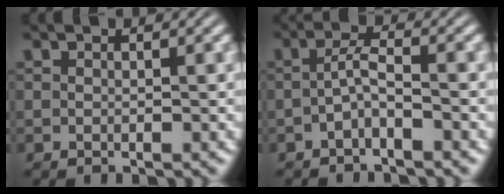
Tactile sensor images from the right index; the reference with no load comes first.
{"total": 1.9, "force": [-1.1, -0.3, 1.5], "torque": [-0.022, -0.003, -0.018]}